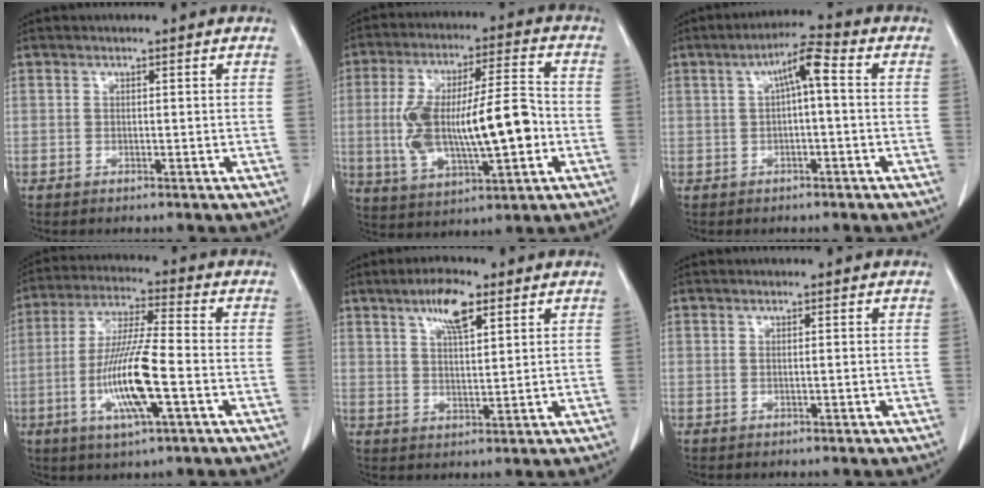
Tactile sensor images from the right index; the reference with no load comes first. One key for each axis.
{"total": 17.9, "fx": -2.1, "fy": 5.0, "fz": 17.1, "tx": -0.324, "ty": 0.017, "tz": -0.024}
{"total": 5.7, "fx": 0.9, "fy": 1.1, "fz": 5.5, "tx": -0.099, "ty": 0.022, "tz": 0.014}
{"total": 13.5, "fx": -3.8, "fy": 1.4, "fz": 12.9, "tx": -0.258, "ty": -0.009, "tz": -0.070}
{"total": 7.0, "fx": 4.0, "fy": 2.0, "fz": 5.5, "tx": -0.104, "ty": 0.004, "tz": 0.071}
{"total": 0.9, "fx": -0.1, "fy": 0.4, "fz": 0.8, "tx": -0.024, "ty": 0.004, "tz": 0.003}